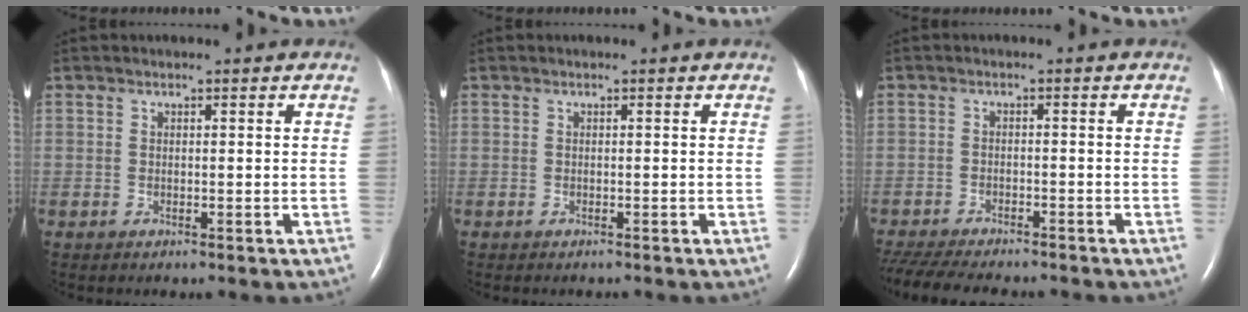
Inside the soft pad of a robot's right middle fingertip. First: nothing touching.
{"total": 0.6, "force": [-0.5, 0.1, 0.2], "torque": [-0.007, -0.002, -0.008]}
{"total": 12.8, "force": [-11.2, 2.7, 5.6], "torque": [-0.109, -0.016, -0.163]}